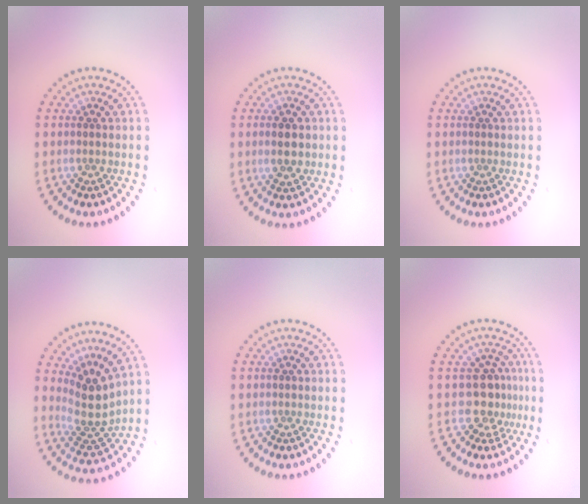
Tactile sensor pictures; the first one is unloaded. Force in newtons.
{"total": 2.4, "press": 2.4, "slide": 0.1}
{"total": 0.0}
{"total": 3.9, "press": 2.7, "slide": 2.7}
{"total": 0.0}
{"total": 2.9, "press": 2.3, "slide": 1.9}